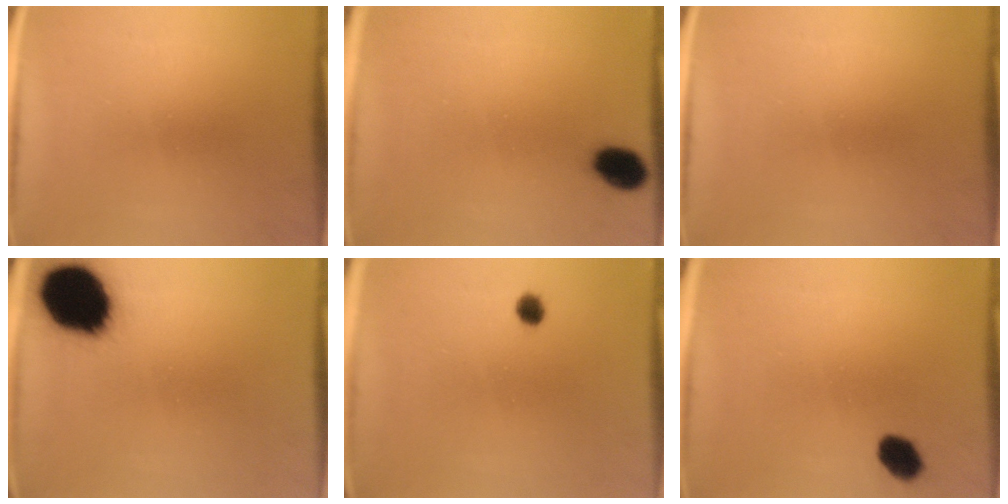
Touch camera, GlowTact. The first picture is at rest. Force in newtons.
{"total": 6.0}
{"total": 0.0}
{"total": 18.7}
{"total": 1.8}
{"total": 4.8}